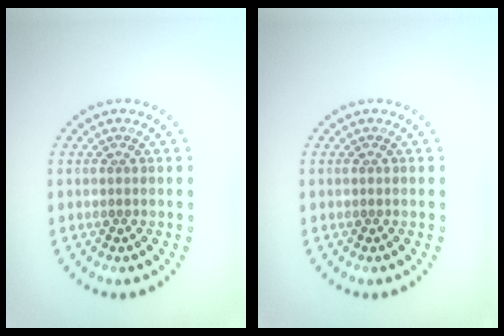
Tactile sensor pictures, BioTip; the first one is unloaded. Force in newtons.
{"total": 0.0}